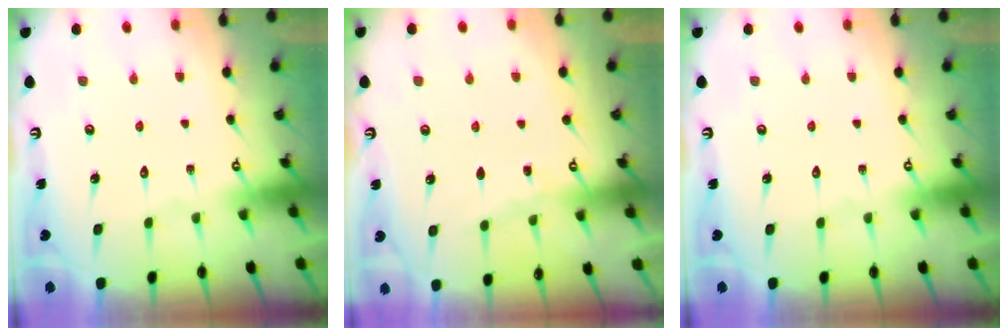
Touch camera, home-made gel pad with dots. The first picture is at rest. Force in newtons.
{"total": 2.8, "press": 2.8, "slide": 0.4}
{"total": 0.0}